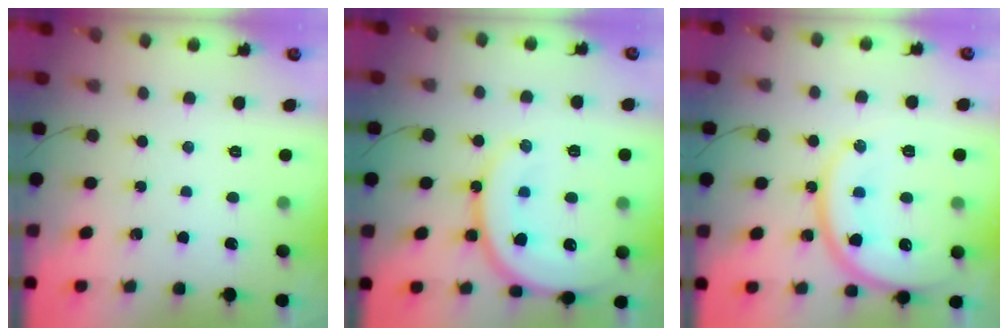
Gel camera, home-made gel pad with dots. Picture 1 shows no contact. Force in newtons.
{"total": 18.8, "press": 18.5, "slide": 3.7}
{"total": 17.8, "press": 17.7, "slide": 1.4}